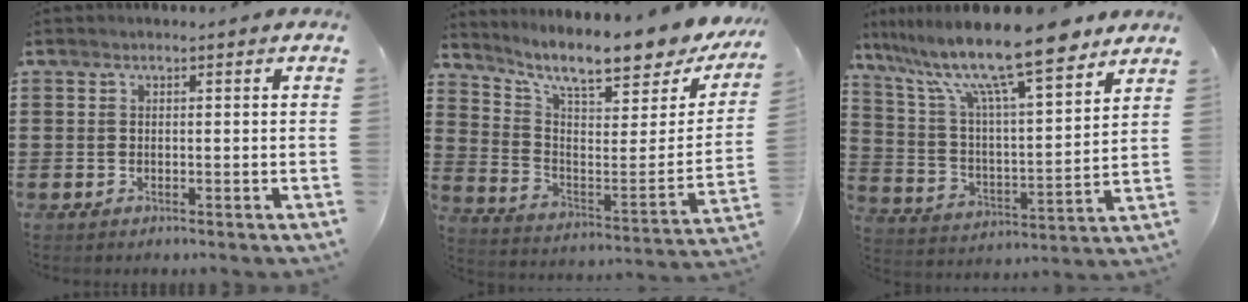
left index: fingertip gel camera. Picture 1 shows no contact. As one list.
[{"total": 10.2, "force": [8.4, 1.0, 5.6], "torque": [-0.122, -0.071, 0.135]}, {"total": 14.7, "force": [11.8, 1.7, 8.6], "torque": [-0.197, -0.058, 0.202]}]